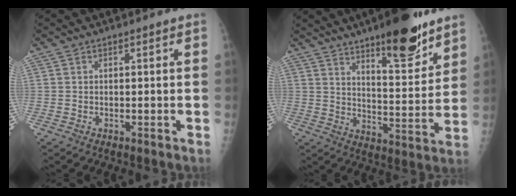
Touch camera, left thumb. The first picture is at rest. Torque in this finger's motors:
{"motor_torque": [0.38, 0.36, 0.06, -0.32, 0.14]}